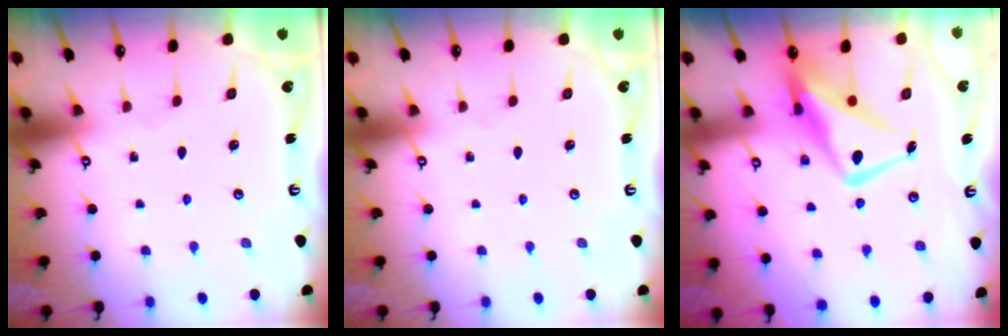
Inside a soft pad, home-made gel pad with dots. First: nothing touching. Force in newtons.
{"total": 0.0}
{"total": 13.0, "press": 12.9, "slide": 1.7}